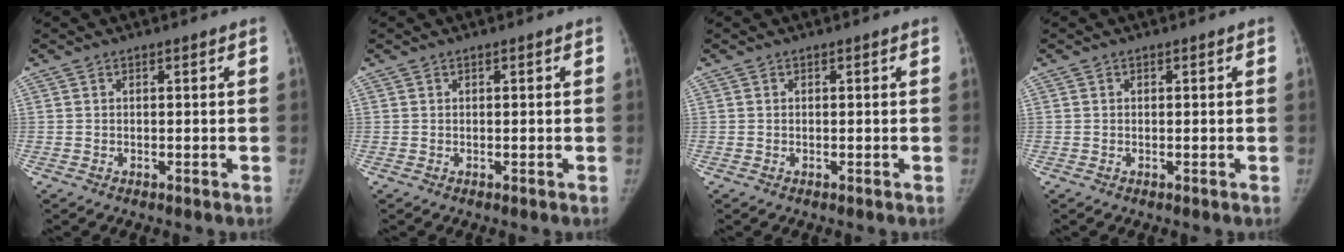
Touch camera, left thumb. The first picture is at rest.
{"total": 0.0}
{"total": 0.0}
{"total": 0.0}